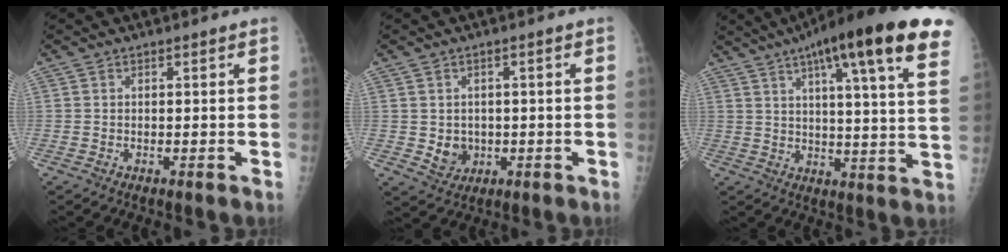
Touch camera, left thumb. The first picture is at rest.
{"total": 4.3, "force": [-0.5, 3.8, 2.1], "torque": [-0.014, 0.000, 0.004]}
{"total": 25.4, "force": [14.9, 3.8, 20.3], "torque": [-0.287, -0.023, 0.193]}